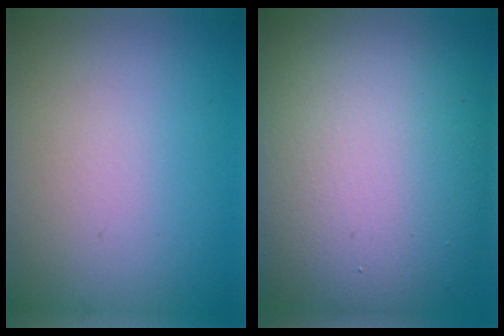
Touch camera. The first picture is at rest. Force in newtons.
{"total": 15.3, "press": 15.3, "slide": 1.1}